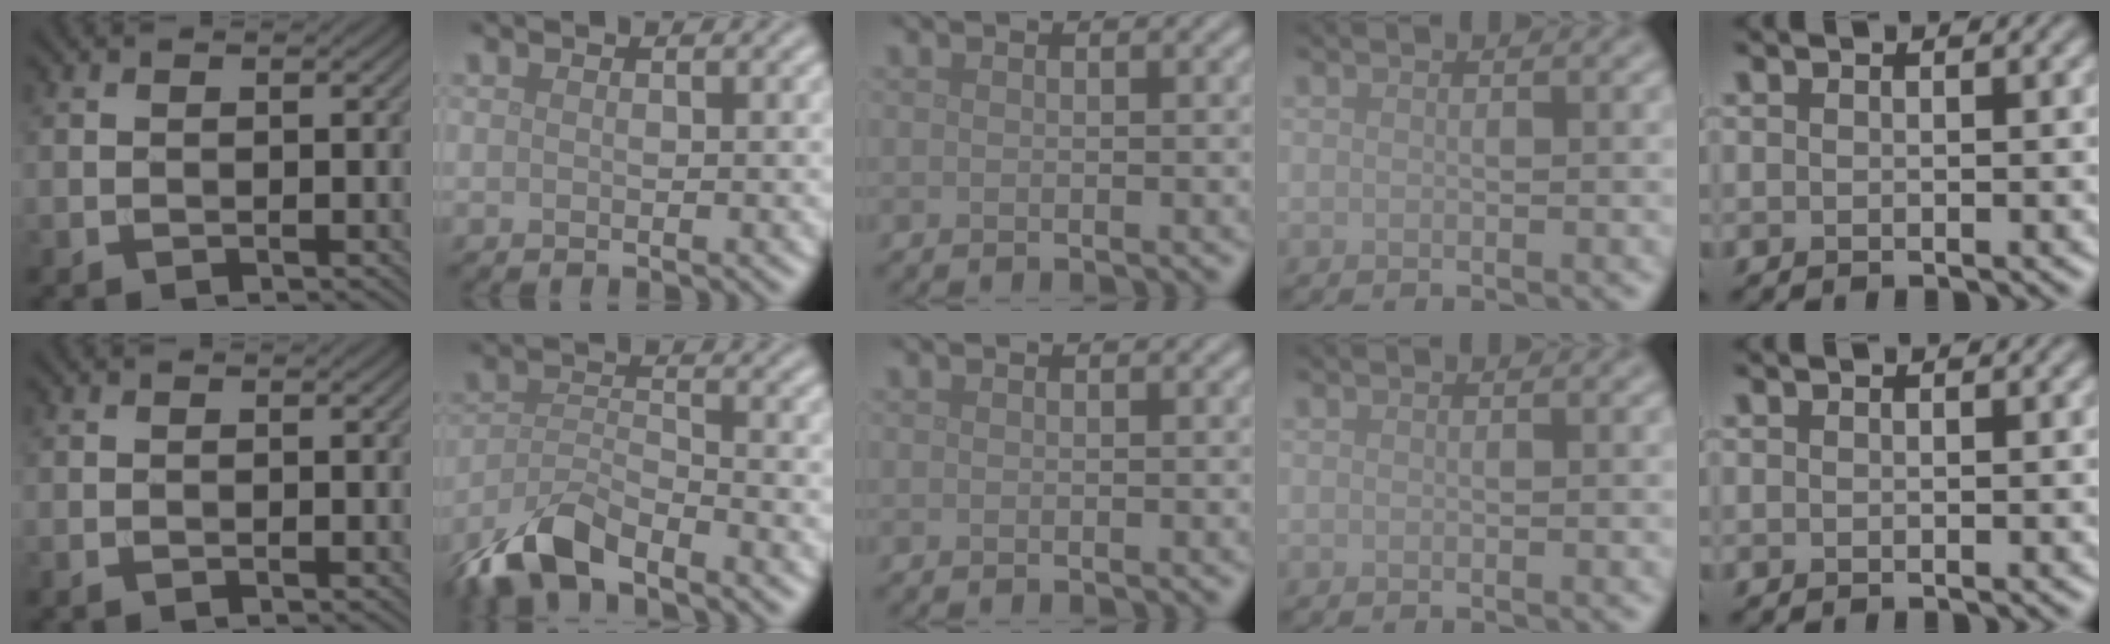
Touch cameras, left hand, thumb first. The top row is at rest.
{"index": {"total": 5.9, "force": [-4.7, 1.9, 3.1], "torque": [-0.059, -0.003, -0.100]}}